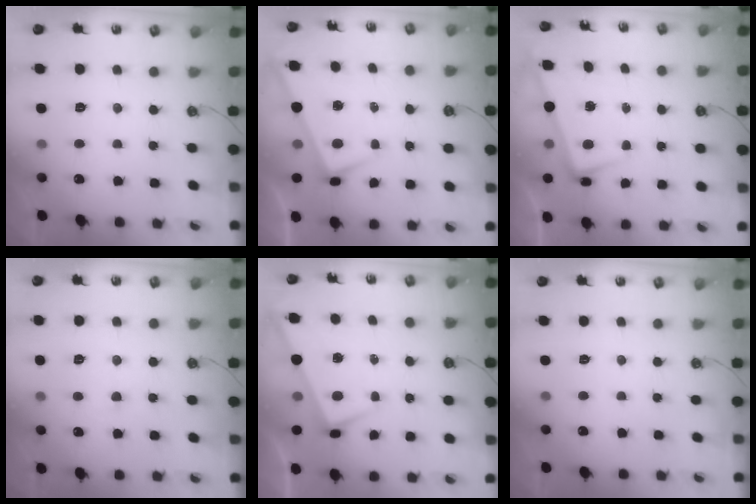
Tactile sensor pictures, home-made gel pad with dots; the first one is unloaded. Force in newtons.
{"total": 1.8, "press": 1.8, "slide": 0.1}
{"total": 2.3, "press": 2.1, "slide": 0.9}
{"total": 0.9, "press": 0.8, "slide": 0.5}
{"total": 1.7, "press": 1.7, "slide": 0.1}
{"total": 0.0}